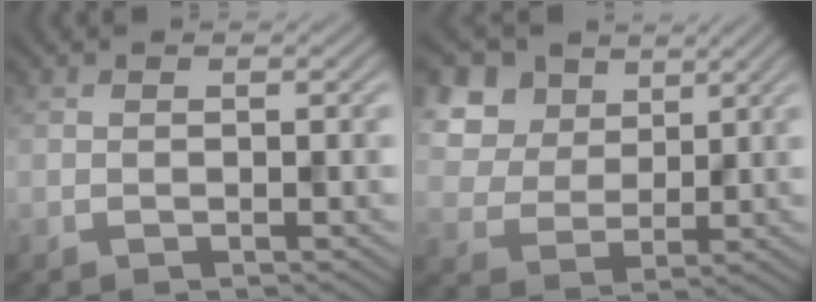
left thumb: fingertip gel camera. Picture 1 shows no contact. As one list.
[{"total": 10.7, "force": [5.2, 7.9, 5.1], "torque": [-0.168, 0.017, 0.114]}]